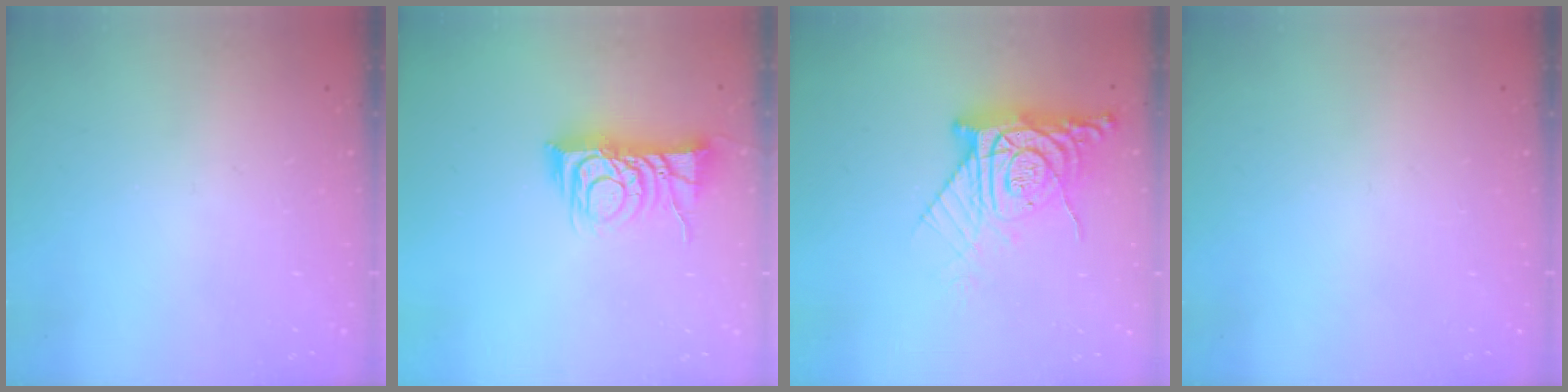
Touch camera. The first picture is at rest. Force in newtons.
{"total": 9.7, "press": 9.7, "slide": 0.6}
{"total": 12.1, "press": 12.0, "slide": 1.4}
{"total": 0.0}